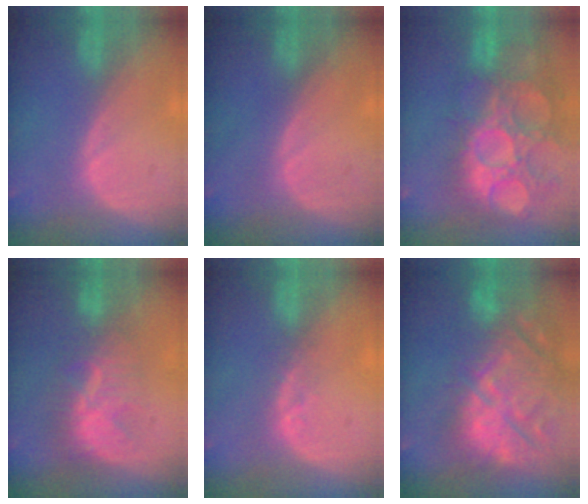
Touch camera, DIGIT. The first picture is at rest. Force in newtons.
{"total": 0.0}
{"total": 15.0, "press": 12.6, "slide": 8.1}
{"total": 7.7, "press": 7.4, "slide": 2.3}
{"total": 2.1, "press": 1.8, "slide": 1.1}
{"total": 15.3, "press": 13.0, "slide": 8.0}